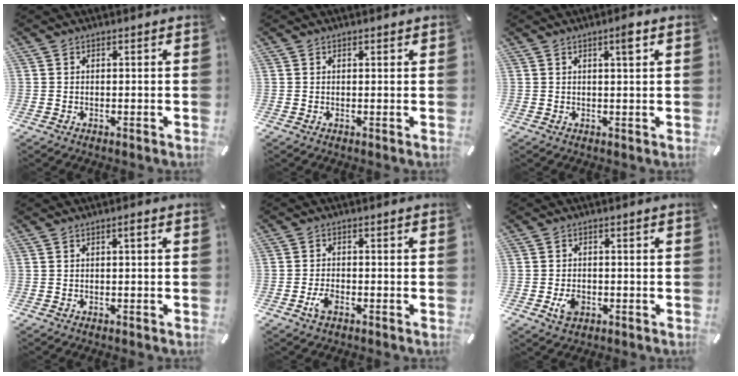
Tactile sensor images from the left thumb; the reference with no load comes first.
{"total": 0.5, "force": [0.3, 0.4, 0.2], "torque": [-0.003, 0.002, 0.005]}
{"total": 2.9, "force": [1.4, 0.4, 2.6], "torque": [-0.038, -0.003, 0.018]}
{"total": 0.9, "force": [0.1, 0.1, 0.9], "torque": [-0.018, 0.002, 0.001]}
{"total": 3.1, "force": [-1.5, 1.6, 2.2], "torque": [-0.050, 0.002, -0.030]}
{"total": 3.8, "force": [-1.1, 2.7, 2.4], "torque": [-0.045, -0.003, -0.022]}